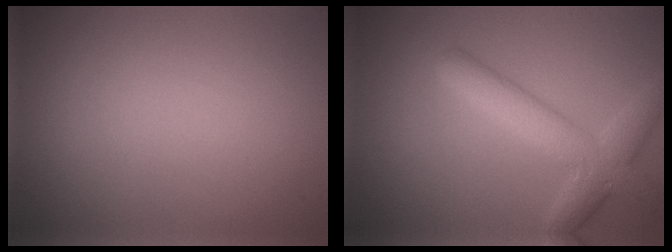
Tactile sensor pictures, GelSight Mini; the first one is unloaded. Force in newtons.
{"total": 4.6, "press": 4.6, "slide": 0.1}